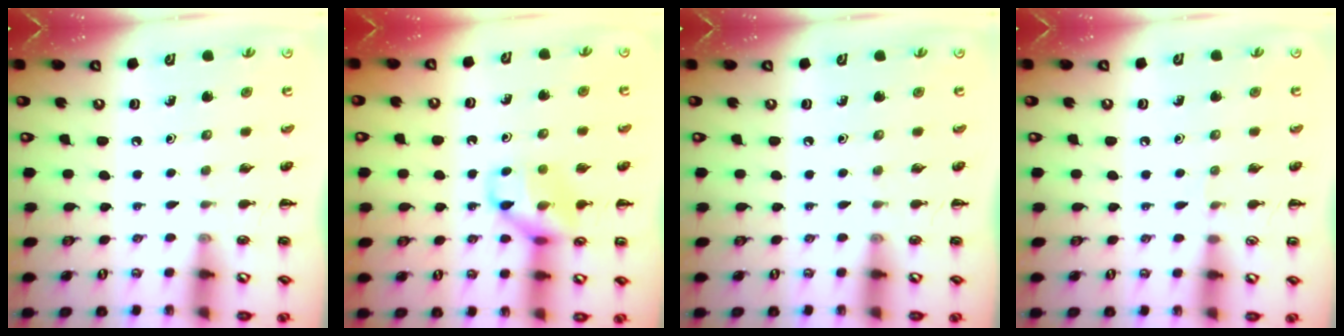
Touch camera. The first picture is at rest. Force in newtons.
{"total": 11.1, "press": 11.1, "slide": 0.6}
{"total": 0.0}
{"total": 2.9, "press": 2.7, "slide": 1.1}